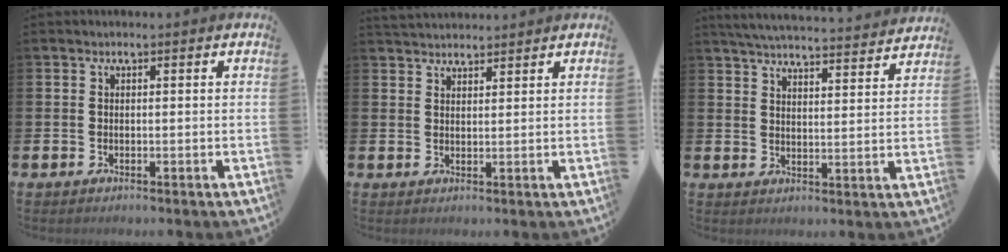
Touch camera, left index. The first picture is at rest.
{"total": 2.7, "force": [2.6, 0.6, 0.0], "torque": [0.001, -0.012, 0.048]}
{"total": 5.4, "force": [5.4, 0.3, 0.8], "torque": [-0.035, -0.041, 0.094]}